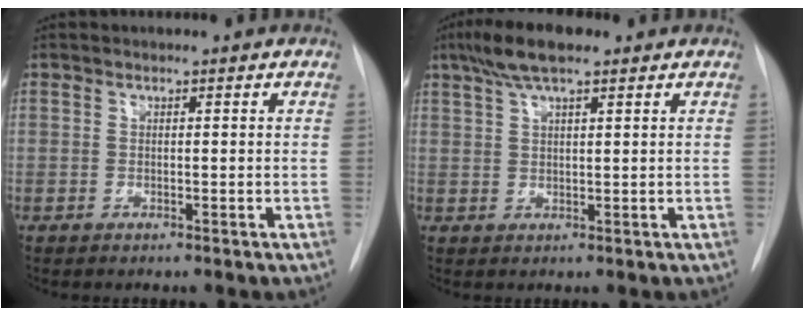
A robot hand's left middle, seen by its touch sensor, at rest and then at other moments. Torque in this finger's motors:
{"motor_torque": [0.27, -0.22, 0.16, 0.05]}